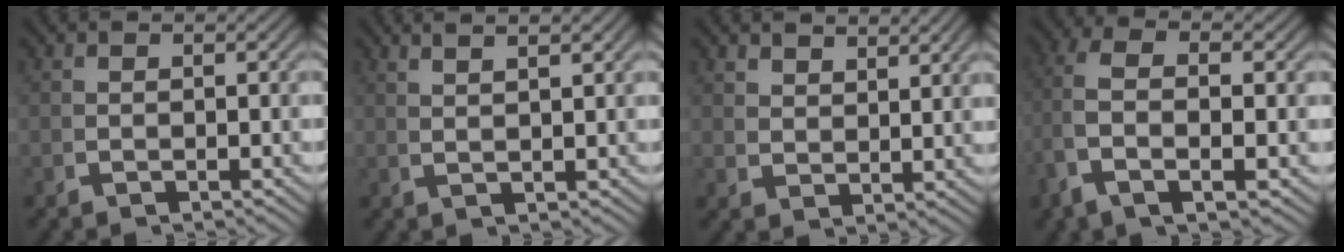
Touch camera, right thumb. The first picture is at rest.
{"total": 2.7, "force": [2.3, -0.3, 1.4], "torque": [-0.015, 0.013, 0.044]}
{"total": 2.7, "force": [2.6, 0.4, 0.6], "torque": [-0.004, -0.001, 0.058]}
{"total": 5.3, "force": [0.3, 2.2, 4.8], "torque": [-0.125, -0.009, 0.012]}